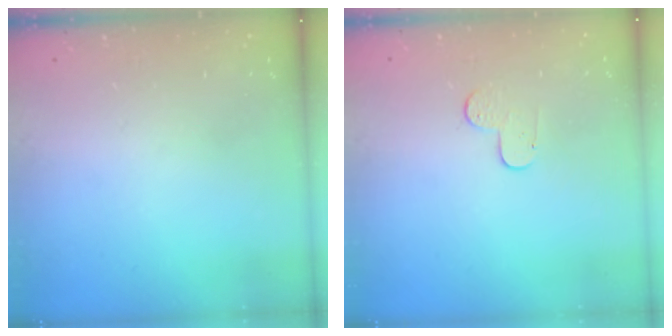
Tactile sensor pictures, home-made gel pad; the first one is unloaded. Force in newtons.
{"total": 5.9, "press": 5.8, "slide": 0.6}